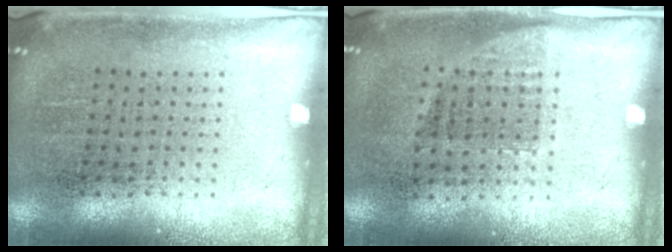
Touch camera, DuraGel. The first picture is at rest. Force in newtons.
{"total": 0.8, "press": 0.7, "slide": 0.5}